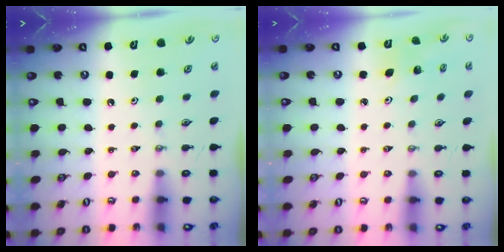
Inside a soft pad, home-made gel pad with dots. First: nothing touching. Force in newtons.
{"total": 3.0, "press": 2.2, "slide": 2.0}